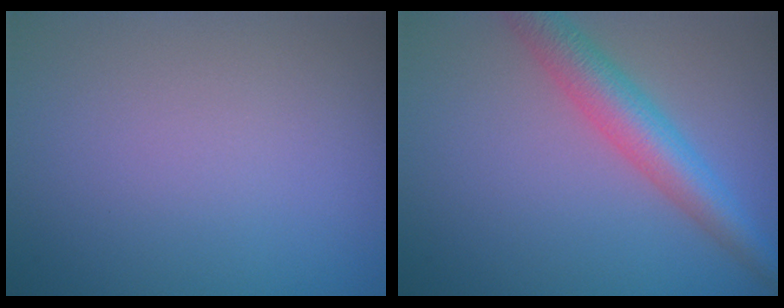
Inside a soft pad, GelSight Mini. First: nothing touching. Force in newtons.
{"total": 5.0, "press": 5.0, "slide": 0.1}